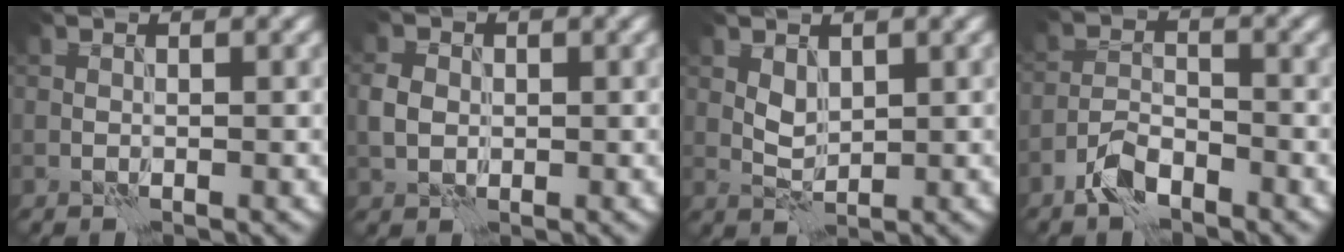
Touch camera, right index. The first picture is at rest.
{"total": 2.2, "force": [0.0, 1.8, 1.2], "torque": [-0.028, 0.003, -0.006]}
{"total": 1.7, "force": [0.8, 1.0, 1.2], "torque": [-0.025, -0.003, 0.018]}
{"total": 3.3, "force": [-2.5, 1.3, 1.8], "torque": [-0.034, 0.006, -0.056]}